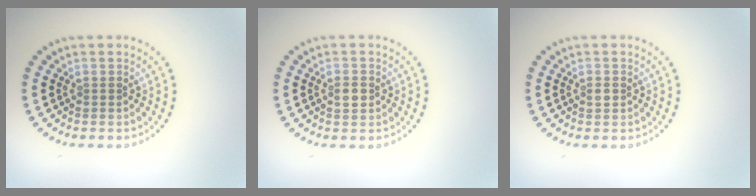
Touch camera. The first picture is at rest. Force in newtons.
{"total": 1.5, "press": 1.5, "slide": 0.2}
{"total": 0.7, "press": 0.7, "slide": 0.3}